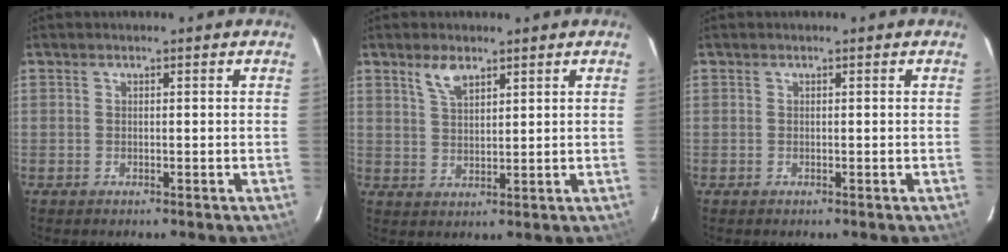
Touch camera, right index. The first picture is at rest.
{"total": 4.3, "force": [3.0, 1.7, 2.6], "torque": [-0.048, 0.003, 0.058]}
{"total": 0.0}